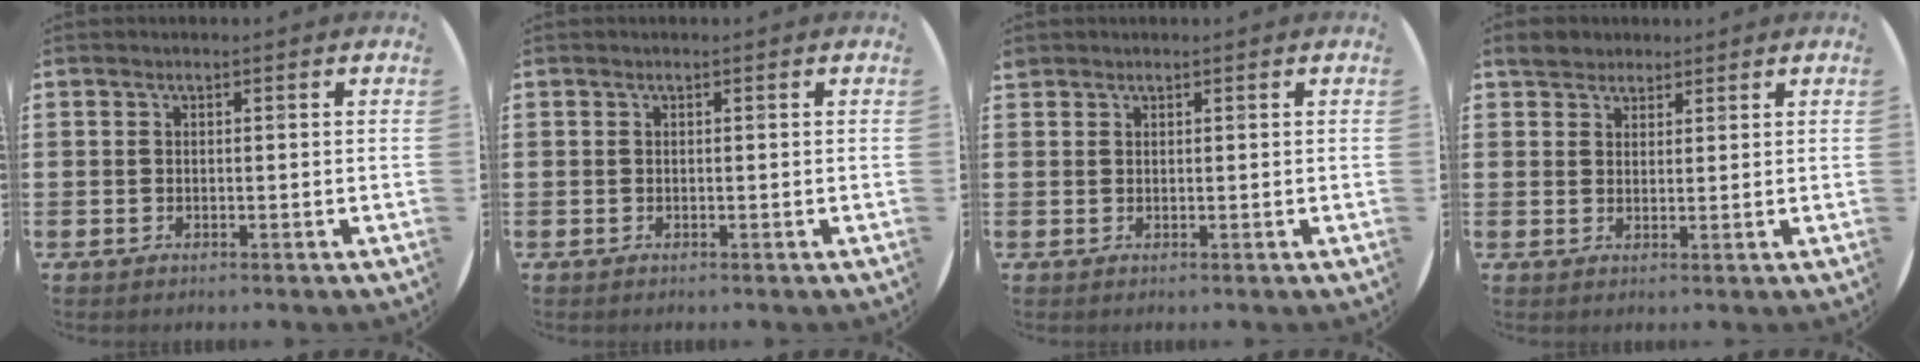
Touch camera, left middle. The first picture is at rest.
{"total": 0.0}
{"total": 0.7, "force": [0.7, 0.1, -0.1], "torque": [0.001, 0.002, 0.013]}
{"total": 2.9, "force": [2.6, 1.3, 0.2], "torque": [-0.004, 0.003, 0.048]}